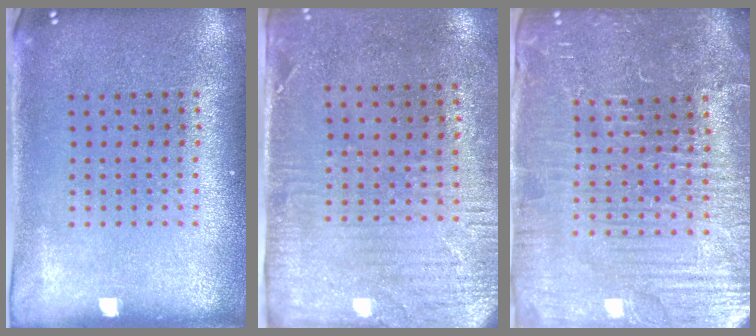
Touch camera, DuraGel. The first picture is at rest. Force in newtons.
{"total": 2.9, "press": 2.4, "slide": 1.7}
{"total": 5.2, "press": 4.9, "slide": 1.6}